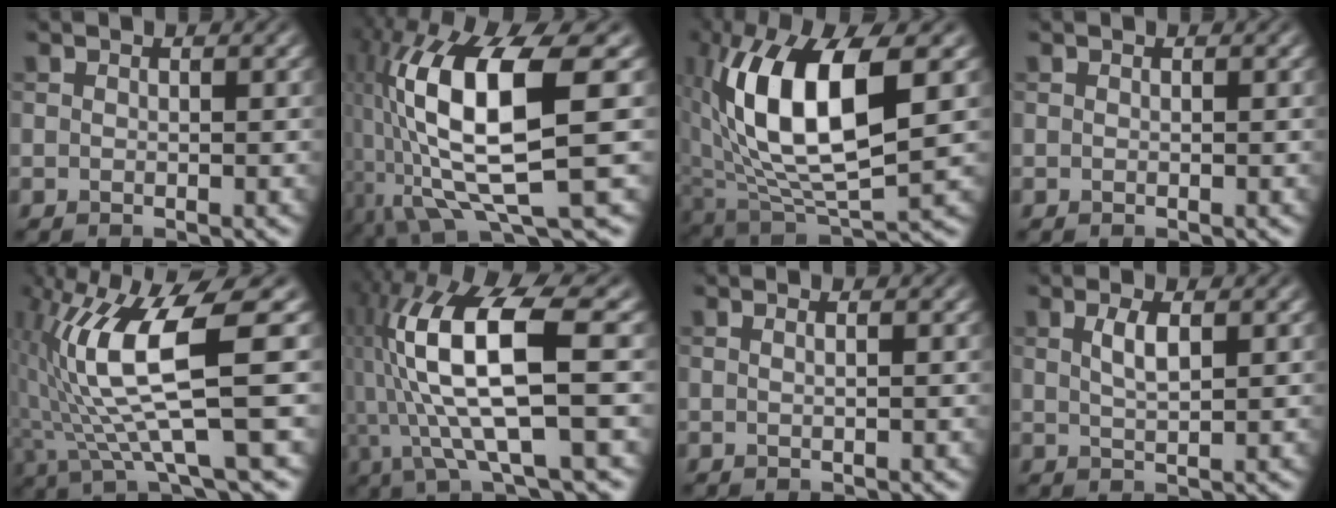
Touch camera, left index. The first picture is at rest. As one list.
[{"total": 14.0, "force": [-0.5, 3.8, 13.4], "torque": [-0.261, 0.004, -0.007]}, {"total": 12.5, "force": [2.1, 5.4, 11.1], "torque": [-0.207, 0.002, 0.035]}, {"total": 0.0}, {"total": 10.3, "force": [0.7, 2.1, 10.0], "torque": [-0.181, -0.005, 0.015]}, {"total": 13.2, "force": [0.6, 3.0, 12.8], "torque": [-0.247, 0.012, 0.016]}, {"total": 1.3, "force": [0.4, 0.6, 1.1], "torque": [-0.007, -0.003, -0.009]}, {"total": 2.1, "force": [0.8, 0.6, 1.9], "torque": [-0.036, 0.002, 0.016]}]